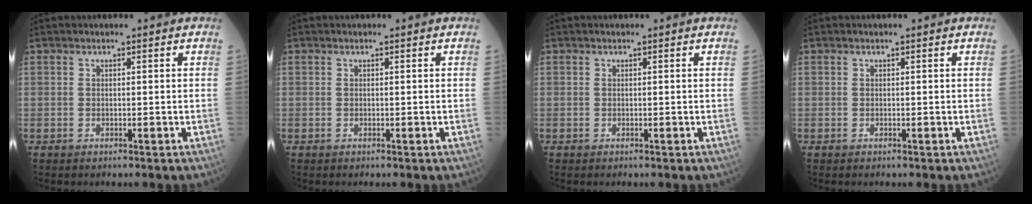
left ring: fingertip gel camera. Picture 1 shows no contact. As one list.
[{"total": 0.0}, {"total": 0.0}, {"total": 0.0}]